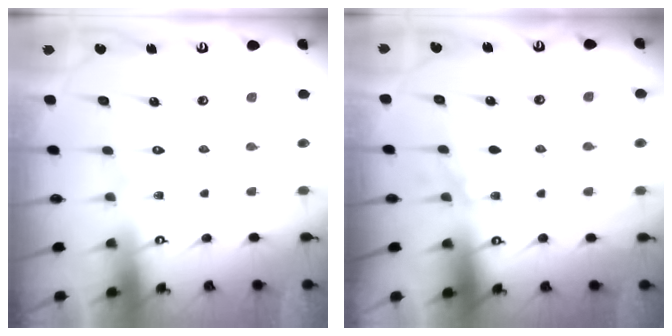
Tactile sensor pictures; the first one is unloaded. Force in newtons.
{"total": 2.2, "press": 1.9, "slide": 1.1}